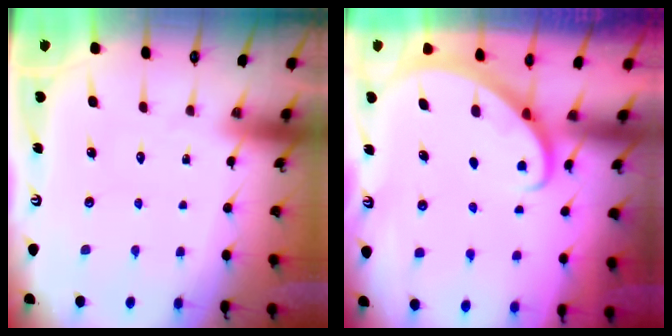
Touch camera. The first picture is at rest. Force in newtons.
{"total": 2.8, "press": 2.8, "slide": 0.2}